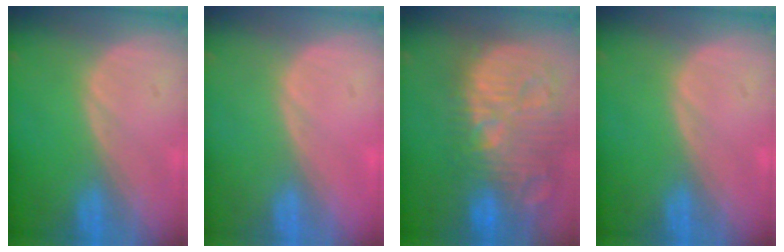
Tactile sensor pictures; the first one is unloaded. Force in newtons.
{"total": 0.6, "press": 0.0, "slide": 0.6}
{"total": 15.0, "press": 13.0, "slide": 7.4}
{"total": 0.0}